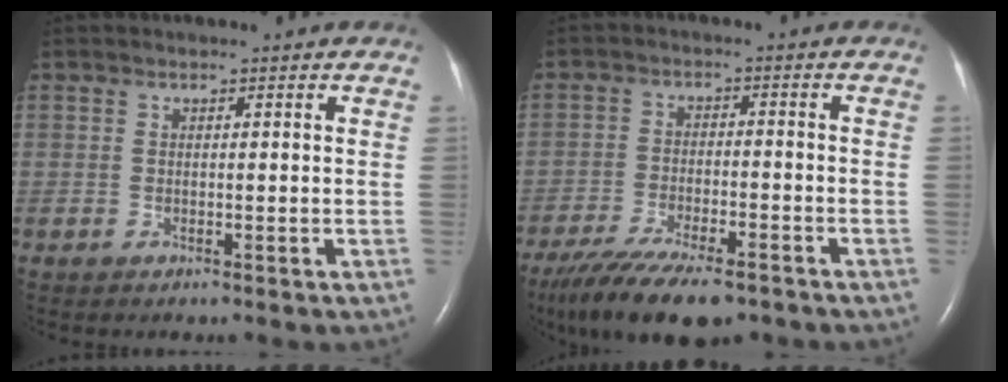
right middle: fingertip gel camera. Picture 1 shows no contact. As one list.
[{"total": 14.7, "force": [-11.3, 4.0, 8.5], "torque": [-0.163, -0.030, -0.184]}]